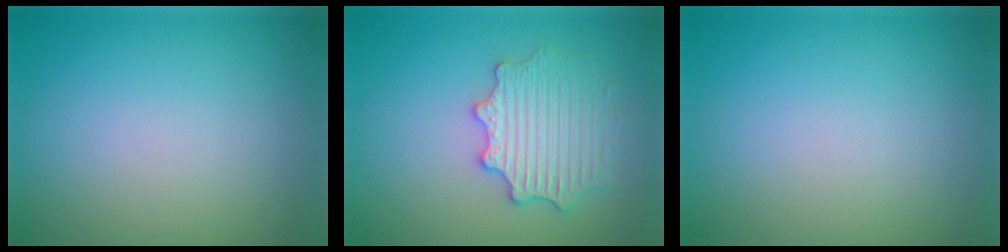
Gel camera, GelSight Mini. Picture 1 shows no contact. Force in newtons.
{"total": 3.6, "press": 3.6, "slide": 0.6}
{"total": 0.0}